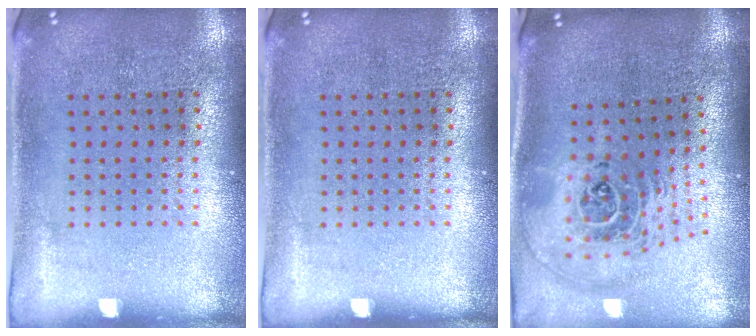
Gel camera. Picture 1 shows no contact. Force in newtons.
{"total": 0.0}
{"total": 2.6, "press": 1.8, "slide": 1.9}